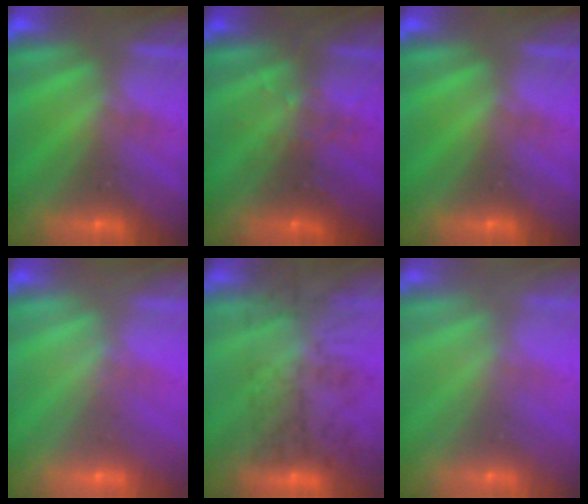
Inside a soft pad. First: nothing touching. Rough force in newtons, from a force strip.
{"total": 2.9}
{"total": 0.0}
{"total": 1.9}
{"total": 8.4}
{"total": 7.0}